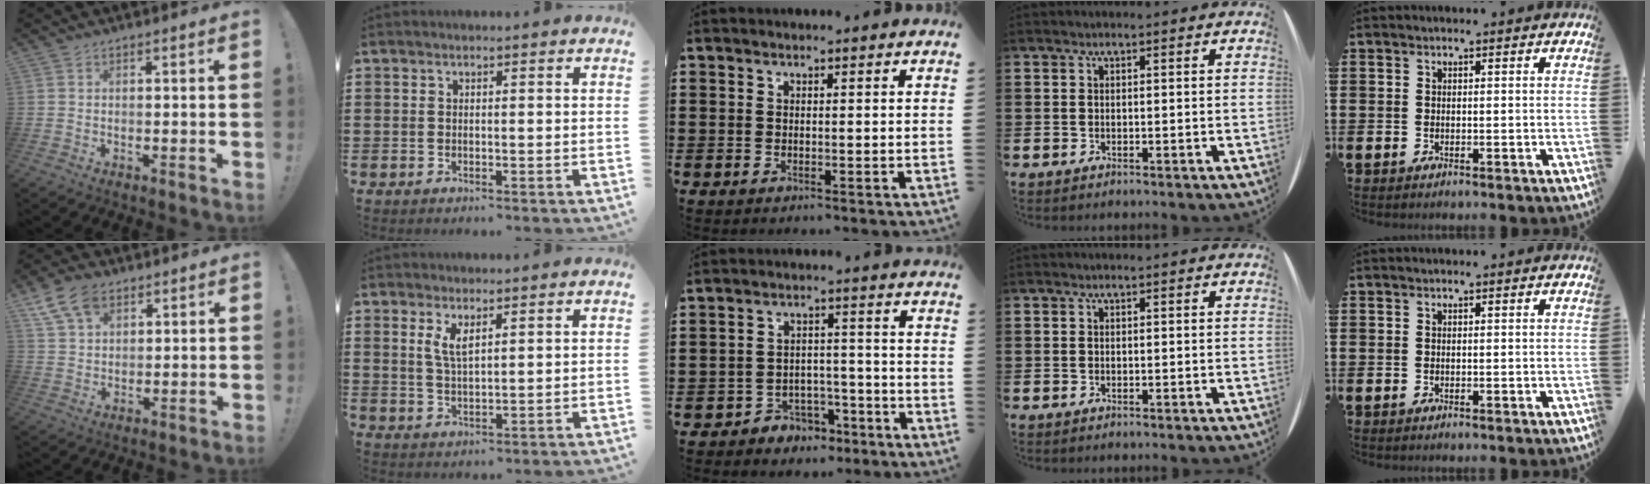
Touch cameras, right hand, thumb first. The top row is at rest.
{"thumb": {"total": 10.1, "force": [5.8, 6.3, 5.3], "torque": [-0.101, -0.018, 0.112]}, "index": {"total": 3.4, "force": [1.8, 1.1, 2.7], "torque": [-0.058, 0.004, 0.030]}, "middle": {"total": 3.9, "force": [-3.5, 1.8, 0.3], "torque": [-0.013, 0.011, -0.073]}}